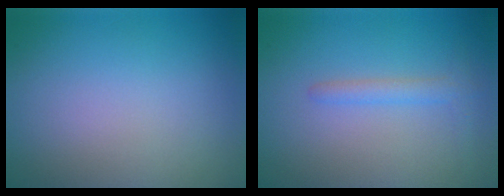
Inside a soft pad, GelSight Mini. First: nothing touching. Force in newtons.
{"total": 1.6, "press": 1.6, "slide": 0.1}